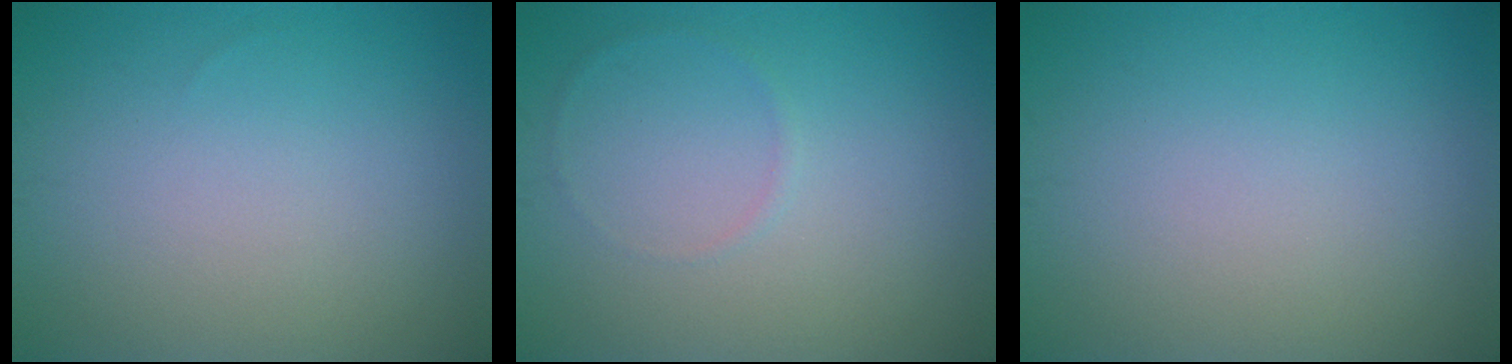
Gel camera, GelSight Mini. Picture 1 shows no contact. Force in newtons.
{"total": 0.6, "press": 0.6, "slide": 0.1}
{"total": 0.0}